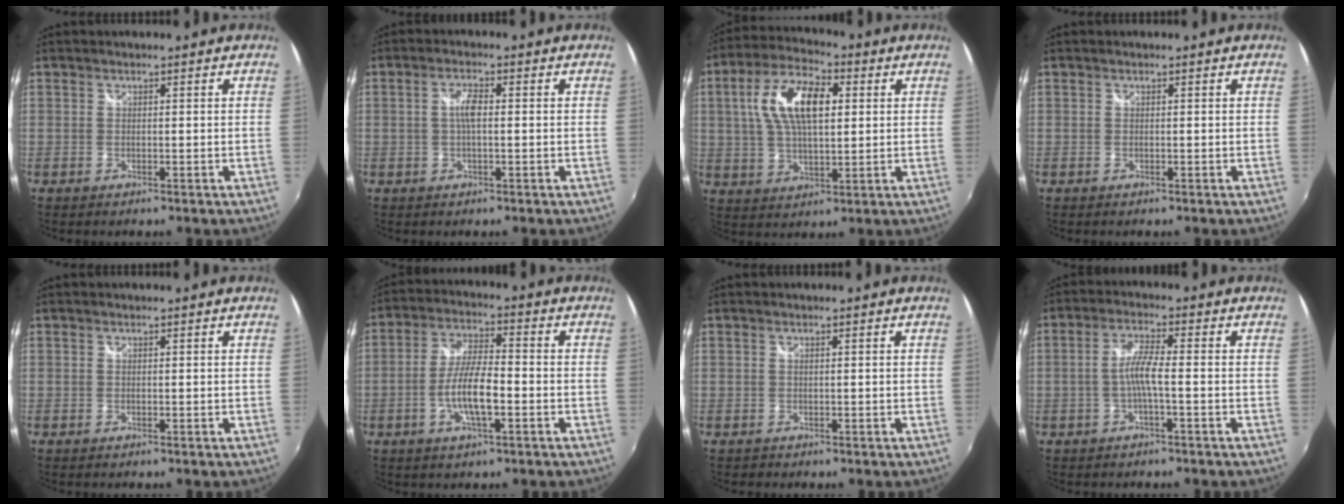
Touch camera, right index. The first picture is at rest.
{"total": 3.0, "force": [0.0, 0.8, 2.9], "torque": [-0.057, 0.004, 0.000]}
{"total": 13.6, "force": [3.1, 6.3, 11.6], "torque": [-0.219, 0.022, 0.055]}
{"total": 0.0}
{"total": 0.0}
{"total": 8.8, "force": [-2.8, 2.2, 8.0], "torque": [-0.160, 0.001, -0.050]}
{"total": 0.0}
{"total": 4.3, "force": [-1.3, 0.0, 4.1], "torque": [-0.086, 0.006, -0.024]}